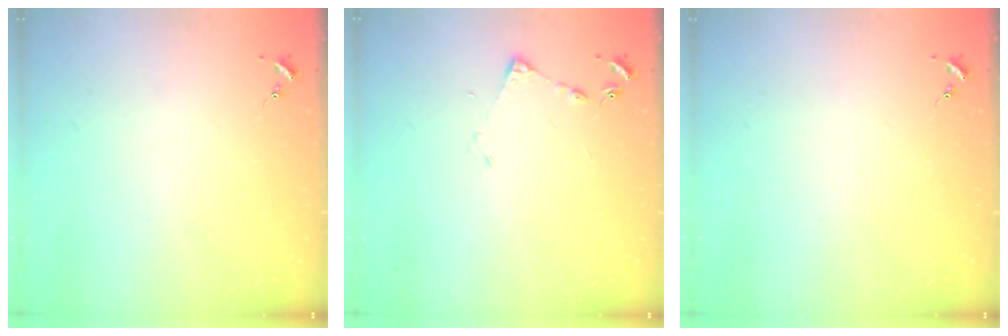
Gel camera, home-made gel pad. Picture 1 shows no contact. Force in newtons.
{"total": 4.1, "press": 4.1, "slide": 0.5}
{"total": 0.0}